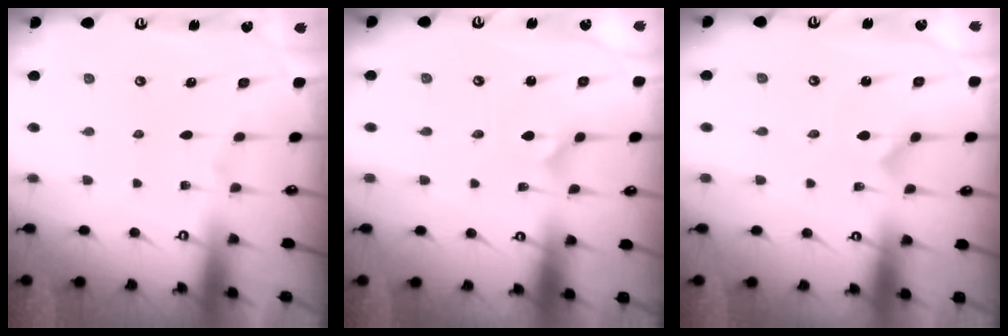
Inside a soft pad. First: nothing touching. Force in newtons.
{"total": 0.7, "press": 0.7, "slide": 0.0}
{"total": 0.0}